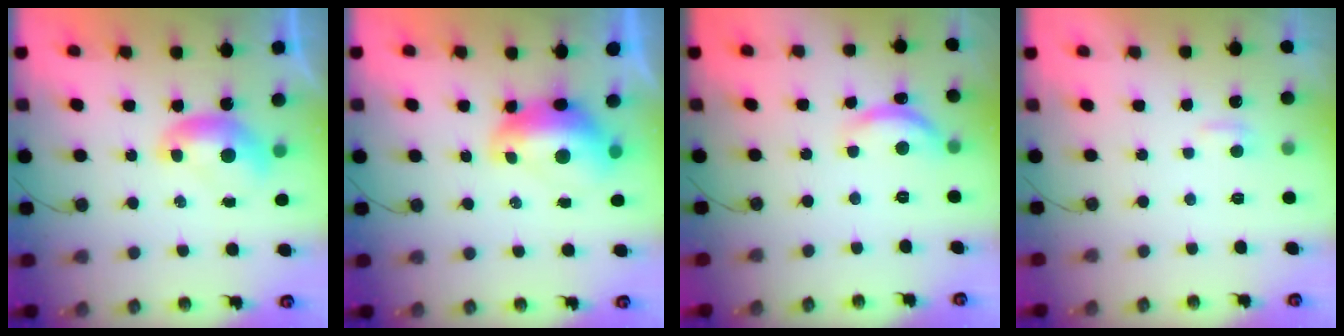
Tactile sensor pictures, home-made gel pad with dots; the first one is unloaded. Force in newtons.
{"total": 2.7, "press": 2.6, "slide": 0.7}
{"total": 4.9, "press": 4.8, "slide": 0.5}
{"total": 2.5, "press": 2.5, "slide": 0.3}